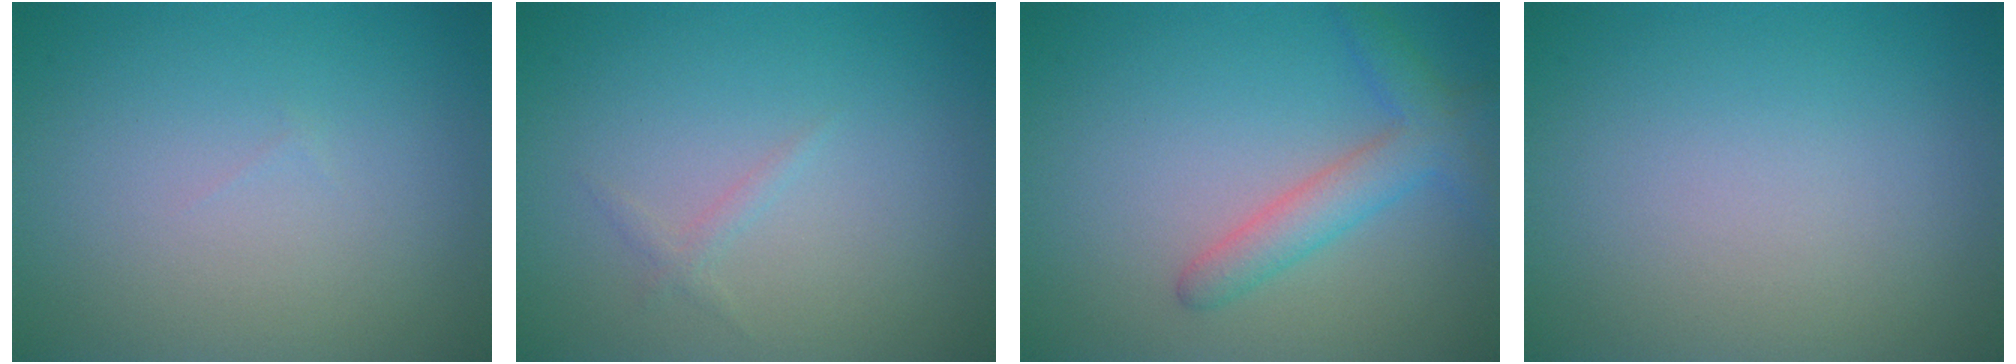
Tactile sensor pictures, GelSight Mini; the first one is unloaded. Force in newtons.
{"total": 0.7, "press": 0.7, "slide": 0.1}
{"total": 3.3, "press": 3.3, "slide": 0.2}
{"total": 0.0}